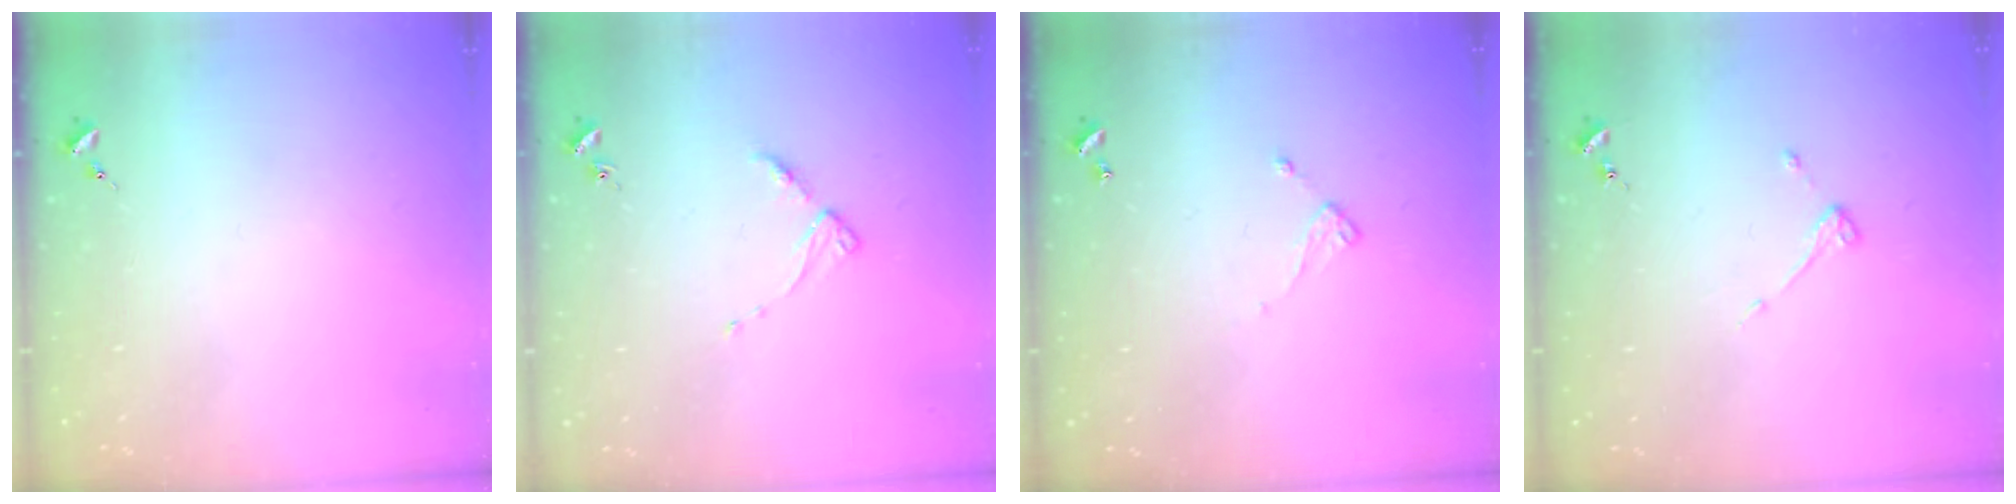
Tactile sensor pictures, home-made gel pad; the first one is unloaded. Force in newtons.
{"total": 4.5, "press": 4.4, "slide": 0.6}
{"total": 5.8, "press": 5.8, "slide": 0.5}
{"total": 4.3, "press": 4.3, "slide": 0.4}